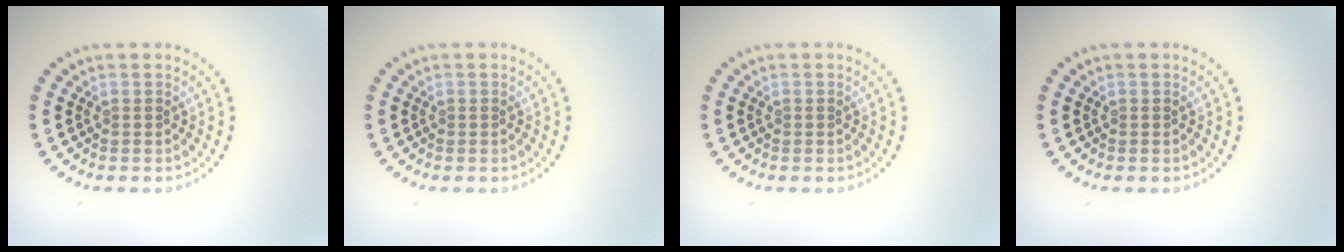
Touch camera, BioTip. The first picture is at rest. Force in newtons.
{"total": 0.0}
{"total": 0.0}
{"total": 0.0}